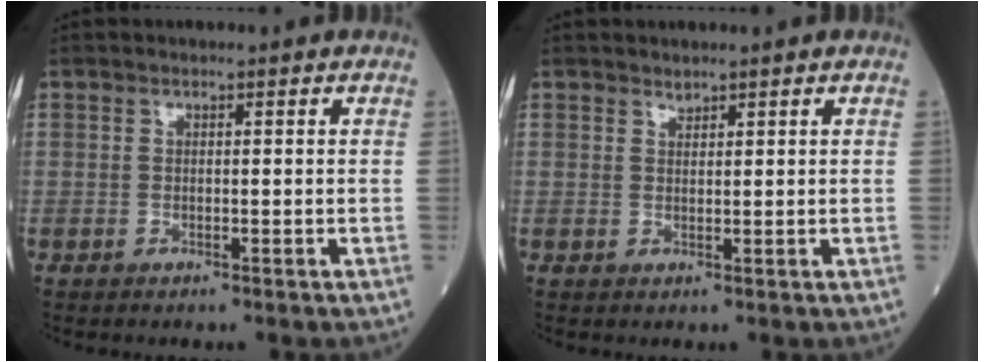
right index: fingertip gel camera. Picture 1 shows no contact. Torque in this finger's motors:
{"motor_torque": [-0.18, 0.18, -0.07, -0.01]}